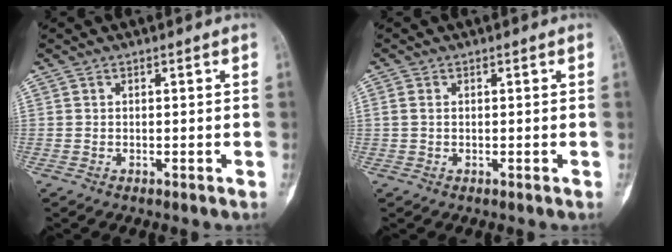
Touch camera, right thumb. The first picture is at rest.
{"total": 1.3, "force": [0.2, 0.9, 1.0], "torque": [-0.024, 0.001, 0.004]}